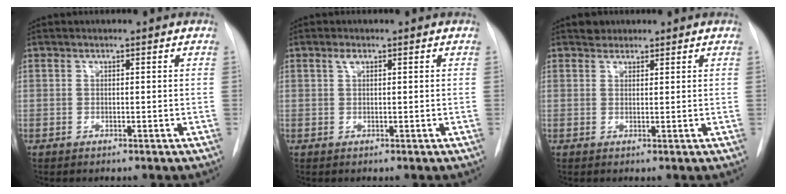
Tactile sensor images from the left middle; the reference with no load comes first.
{"total": 1.0, "force": [0.5, 0.4, 0.7], "torque": [-0.013, 0.007, 0.008]}
{"total": 1.7, "force": [1.3, 1.0, 0.0], "torque": [0.007, 0.003, 0.016]}